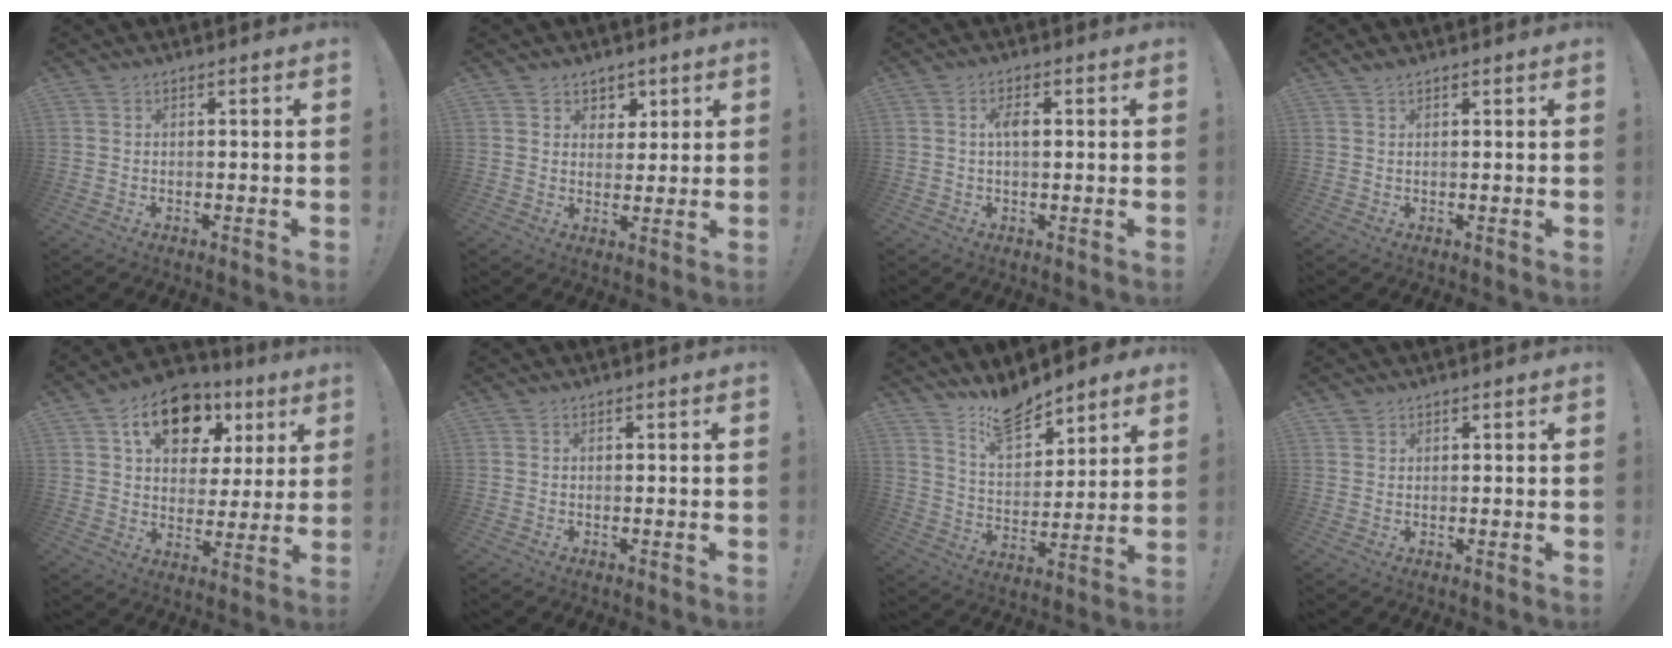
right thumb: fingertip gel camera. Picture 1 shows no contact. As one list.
[{"total": 5.6, "force": [3.1, 4.6, 0.7], "torque": [0.000, -0.022, 0.058]}, {"total": 3.1, "force": [0.7, 1.4, 2.7], "torque": [-0.046, 0.007, 0.008]}, {"total": 1.5, "force": [1.3, 0.5, 0.6], "torque": [-0.006, -0.001, 0.023]}, {"total": 16.1, "force": [7.9, 10.5, 9.2], "torque": [-0.139, -0.031, 0.142]}, {"total": 0.0}, {"total": 12.9, "force": [11.0, 5.2, 4.1], "torque": [-0.064, -0.089, 0.202]}, {"total": 1.4, "force": [1.2, 0.7, 0.1], "torque": [0.003, -0.006, 0.024]}]